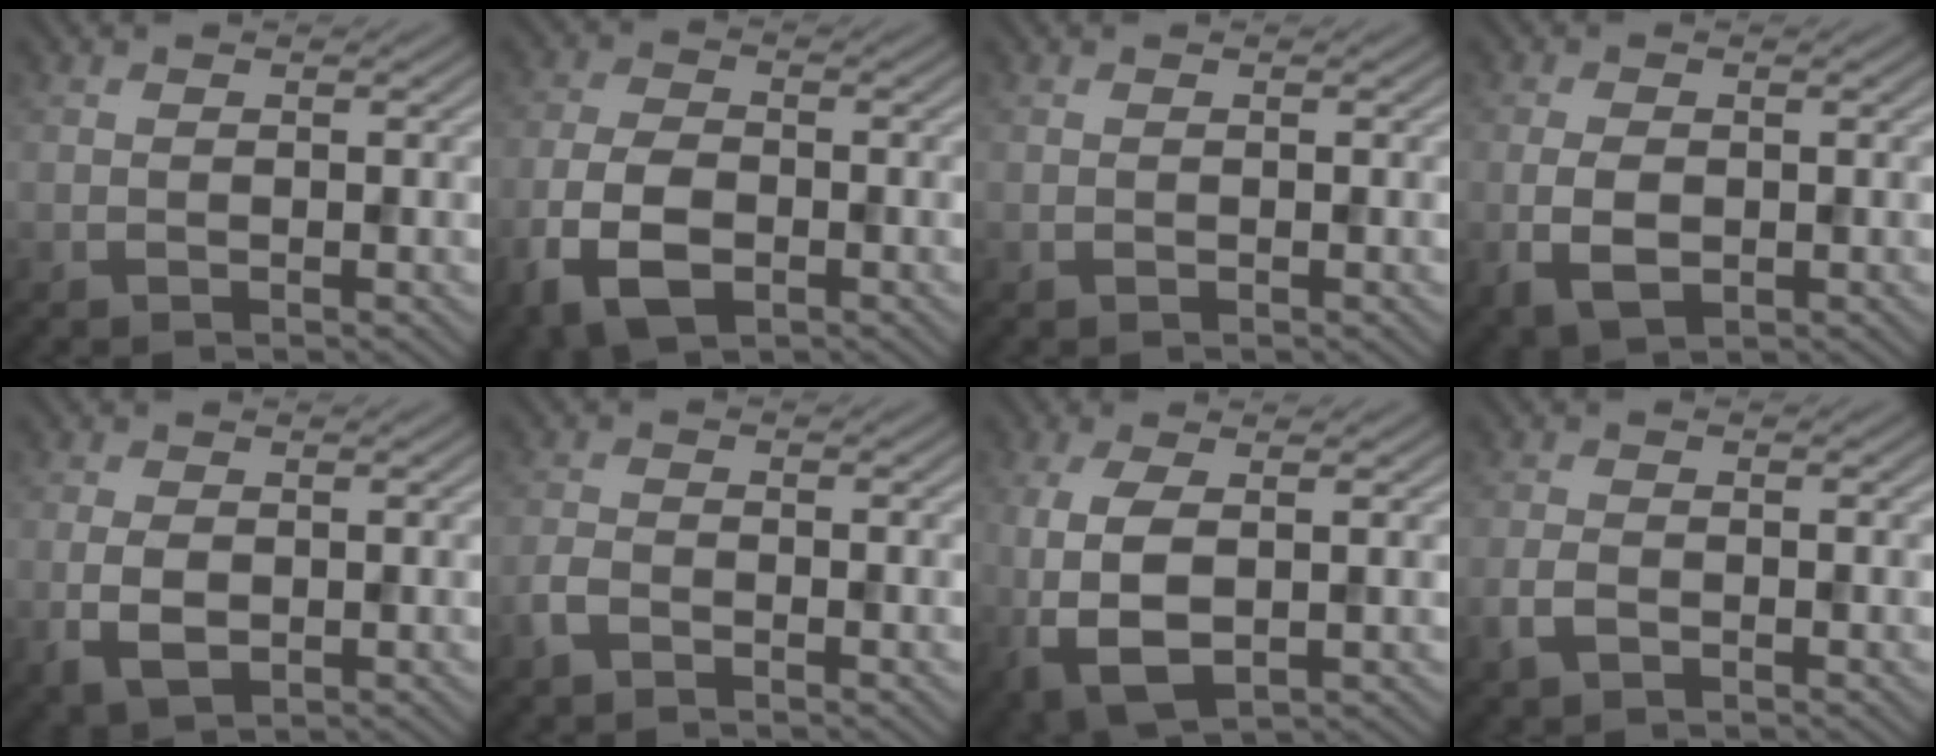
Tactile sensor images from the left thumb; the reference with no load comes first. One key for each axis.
{"total": 7.0, "fx": -3.0, "fy": 3.9, "fz": 5.0, "tx": -0.119, "ty": -0.011, "tz": -0.067}
{"total": 0.0}
{"total": 3.8, "fx": -0.7, "fy": 2.3, "fz": 3.0, "tx": -0.073, "ty": -0.009, "tz": -0.012}
{"total": 3.4, "fx": -0.5, "fy": 2.1, "fz": 2.7, "tx": -0.067, "ty": -0.009, "tz": -0.007}
{"total": 2.1, "fx": -1.5, "fy": 0.9, "fz": 1.2, "tx": -0.029, "ty": -0.001, "tz": -0.039}
{"total": 6.9, "fx": -0.9, "fy": 3.1, "fz": 6.2, "tx": -0.150, "ty": -0.010, "tz": -0.014}
{"total": 2.1, "fx": -1.2, "fy": 1.0, "fz": 1.4, "tx": -0.035, "ty": -0.002, "tz": -0.029}